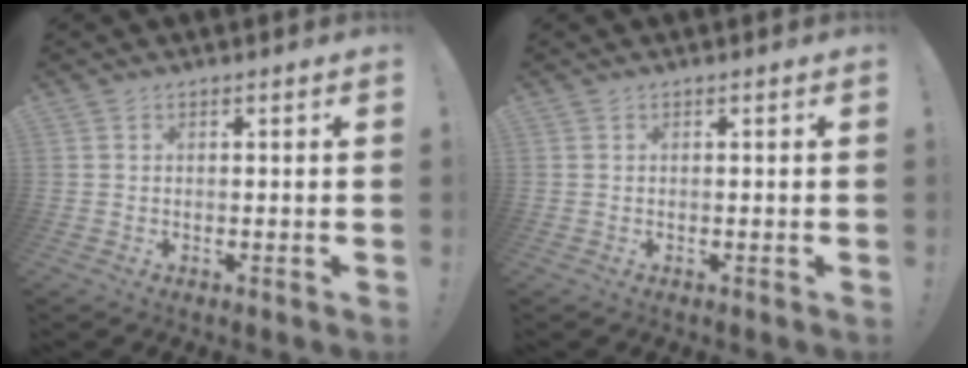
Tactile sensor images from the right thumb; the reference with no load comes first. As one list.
[{"total": 0.0}]